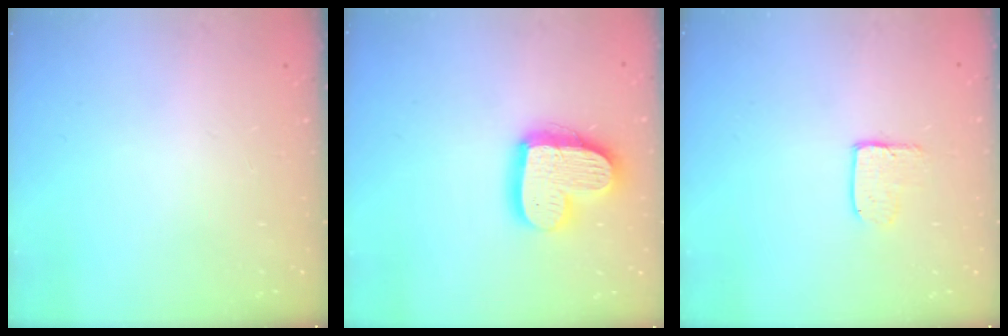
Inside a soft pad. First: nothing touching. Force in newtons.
{"total": 17.4, "press": 17.3, "slide": 1.6}
{"total": 4.1, "press": 4.1, "slide": 0.3}